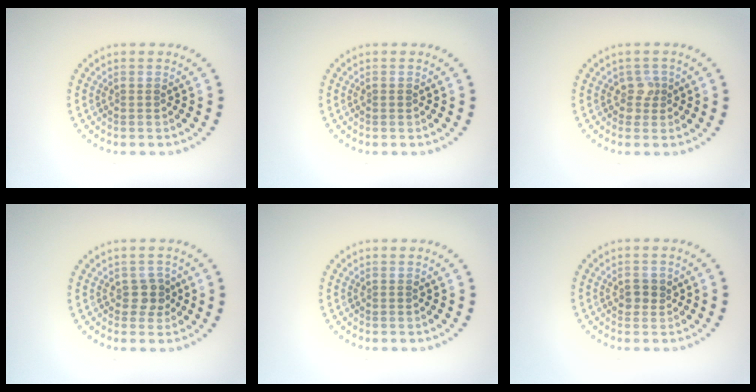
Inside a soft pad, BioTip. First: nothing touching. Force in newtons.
{"total": 0.6, "press": 0.6, "slide": 0.1}
{"total": 1.5, "press": 1.2, "slide": 1.0}
{"total": 1.7, "press": 1.5, "slide": 0.8}
{"total": 0.0}
{"total": 1.3, "press": 1.3, "slide": 0.4}